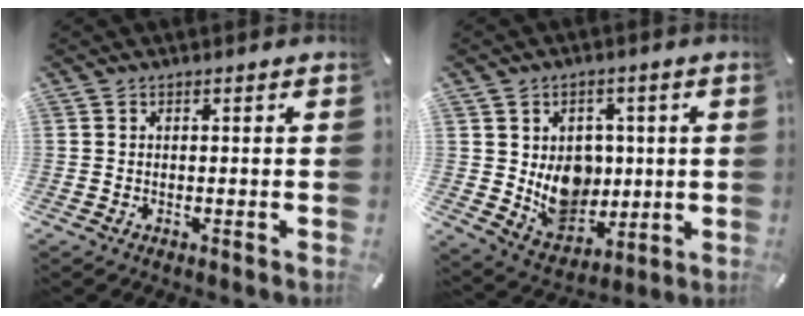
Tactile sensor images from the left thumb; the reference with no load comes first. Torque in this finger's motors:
{"motor_torque": [1.51, 1.41, 1.08, -0.08, 0.06]}